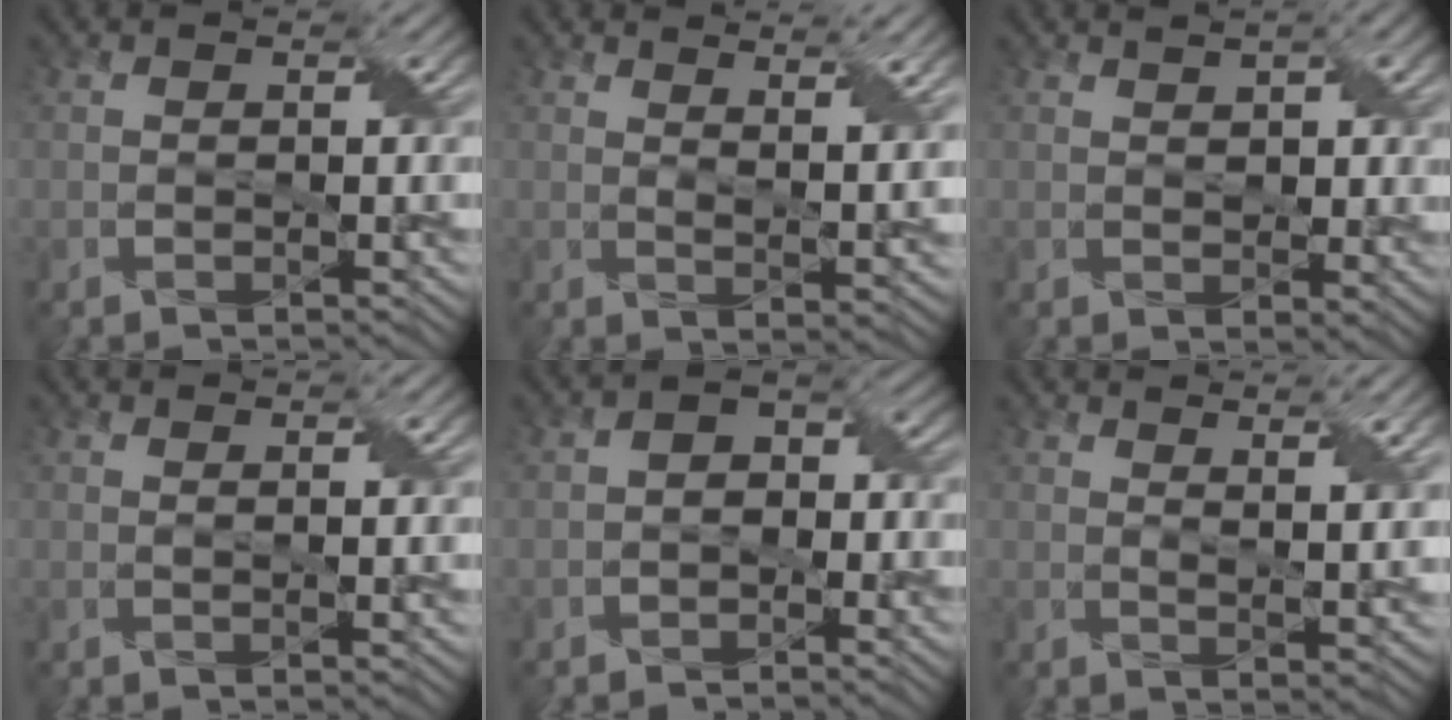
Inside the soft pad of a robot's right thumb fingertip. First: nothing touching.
{"total": 4.9, "force": [3.4, 0.8, 3.4], "torque": [-0.066, -0.005, 0.062]}
{"total": 3.1, "force": [1.4, 1.7, 2.2], "torque": [-0.039, -0.003, 0.031]}
{"total": 1.2, "force": [0.6, 0.0, 1.0], "torque": [-0.022, 0.003, 0.010]}
{"total": 3.5, "force": [-1.2, 2.4, 2.2], "torque": [-0.033, 0.004, -0.029]}
{"total": 4.6, "force": [3.0, 0.7, 3.4], "torque": [-0.069, -0.002, 0.056]}